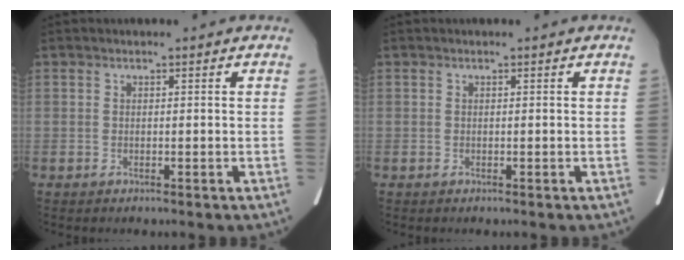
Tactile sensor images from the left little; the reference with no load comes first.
{"total": 0.0}